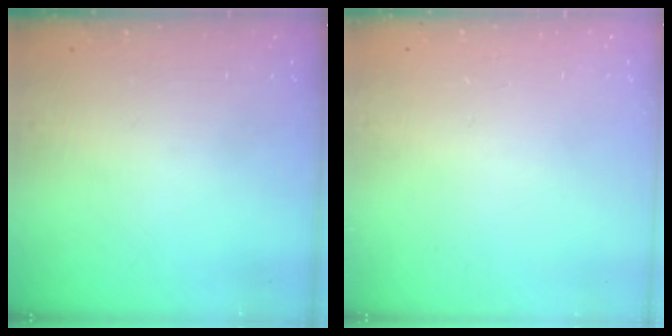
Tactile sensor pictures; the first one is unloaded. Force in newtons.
{"total": 2.6, "press": 2.6, "slide": 0.2}